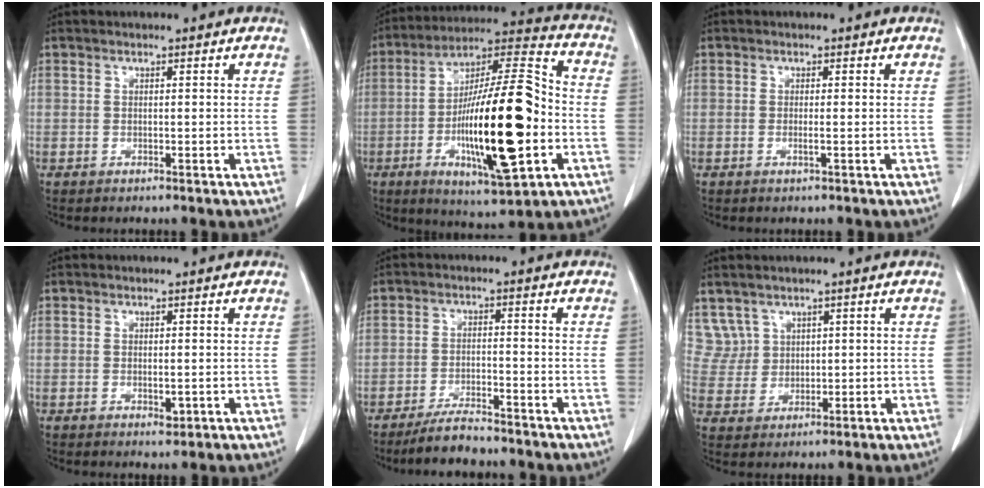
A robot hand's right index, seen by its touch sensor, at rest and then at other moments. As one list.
[{"total": 22.7, "force": [-4.9, 4.2, 21.8], "torque": [-0.381, 0.001, -0.075]}, {"total": 0.8, "force": [-0.2, -0.1, 0.7], "torque": [-0.013, 0.000, -0.002]}, {"total": 1.4, "force": [-0.3, 0.7, 1.2], "torque": [-0.017, -0.002, 0.002]}, {"total": 5.1, "force": [-4.6, 1.0, 2.1], "torque": [-0.038, -0.008, -0.082]}, {"total": 4.5, "force": [2.7, 3.6, -0.5], "torque": [0.020, 0.010, 0.060]}]